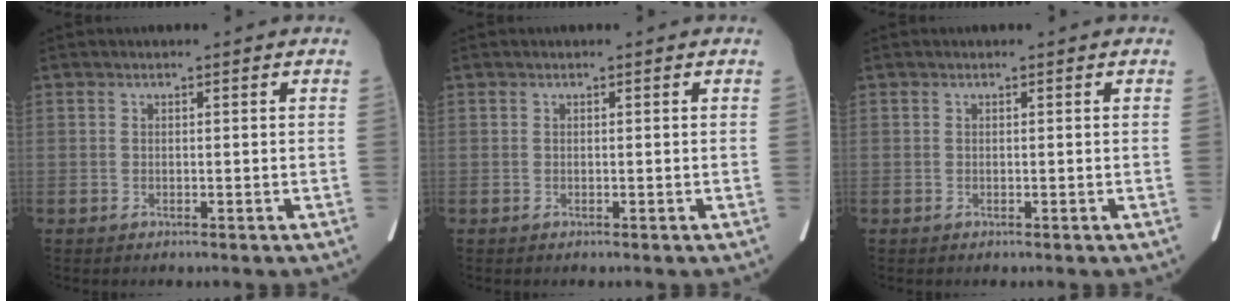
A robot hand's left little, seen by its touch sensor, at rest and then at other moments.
{"total": 0.0}
{"total": 0.0}